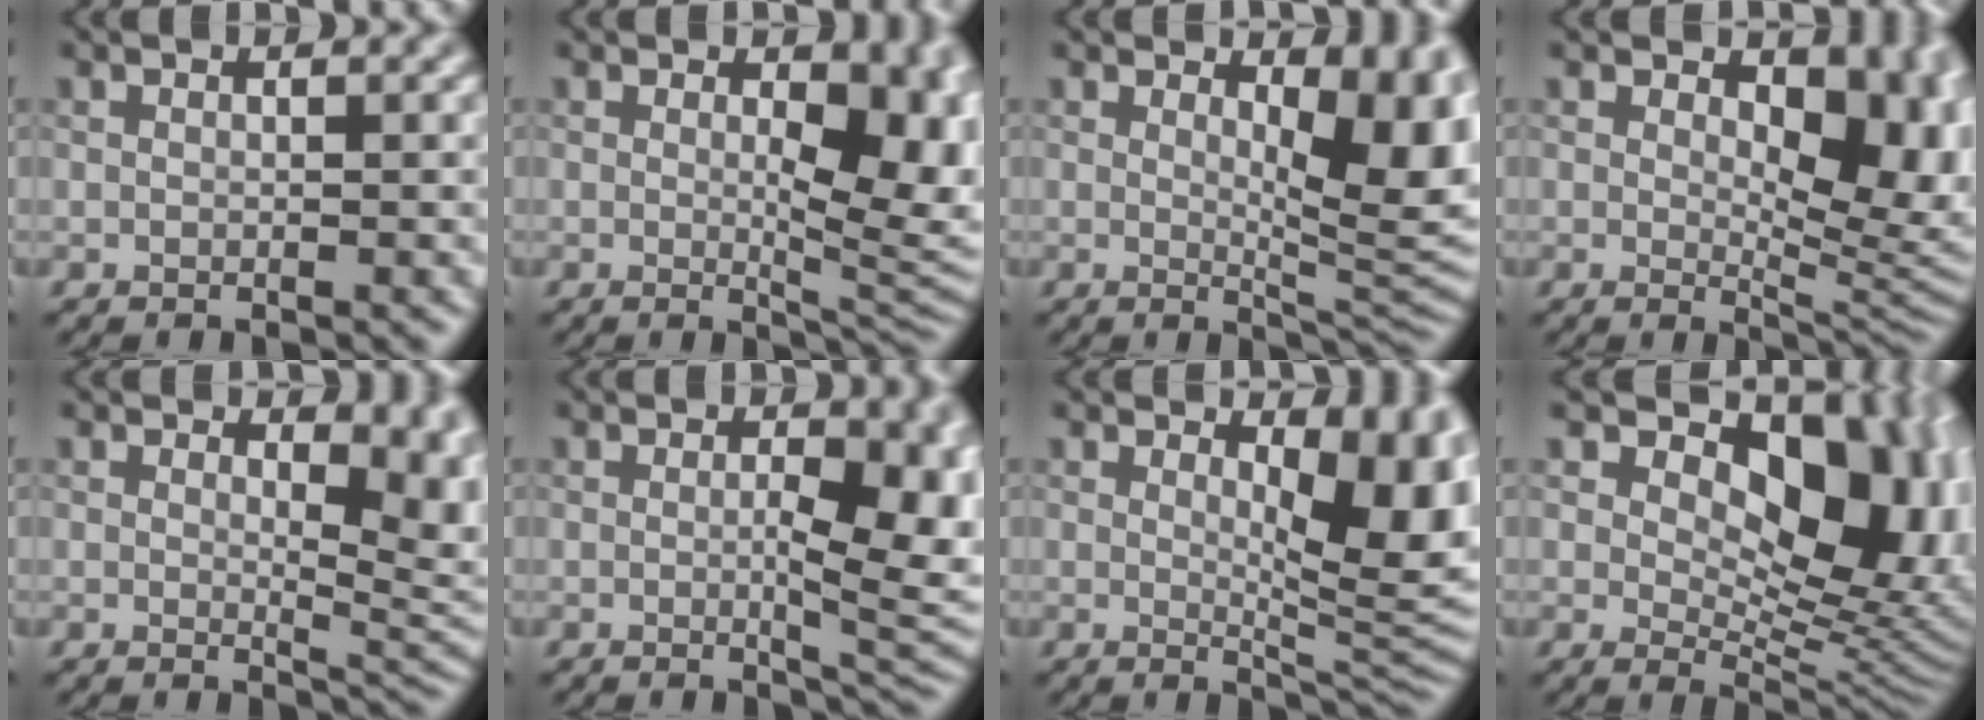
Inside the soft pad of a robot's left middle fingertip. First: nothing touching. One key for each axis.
{"total": 7.5, "fx": 1.0, "fy": 3.6, "fz": 6.5, "tx": -0.082, "ty": -0.015, "tz": 0.023}
{"total": 7.0, "fx": 1.9, "fy": 3.0, "fz": 6.0, "tx": -0.076, "ty": -0.015, "tz": 0.033}
{"total": 8.6, "fx": 2.3, "fy": 4.7, "fz": 6.9, "tx": -0.094, "ty": -0.015, "tz": 0.036}
{"total": 4.7, "fx": 1.7, "fy": 2.4, "fz": 3.7, "tx": -0.037, "ty": -0.015, "tz": 0.028}
{"total": 6.7, "fx": -0.1, "fy": 2.4, "fz": 6.3, "tx": -0.083, "ty": -0.009, "tz": 0.005}
{"total": 7.3, "fx": 2.0, "fy": 3.1, "fz": 6.3, "tx": -0.081, "ty": -0.015, "tz": 0.033}
{"total": 11.7, "fx": 3.7, "fy": 6.9, "fz": 8.7, "tx": -0.111, "ty": -0.007, "tz": 0.058}